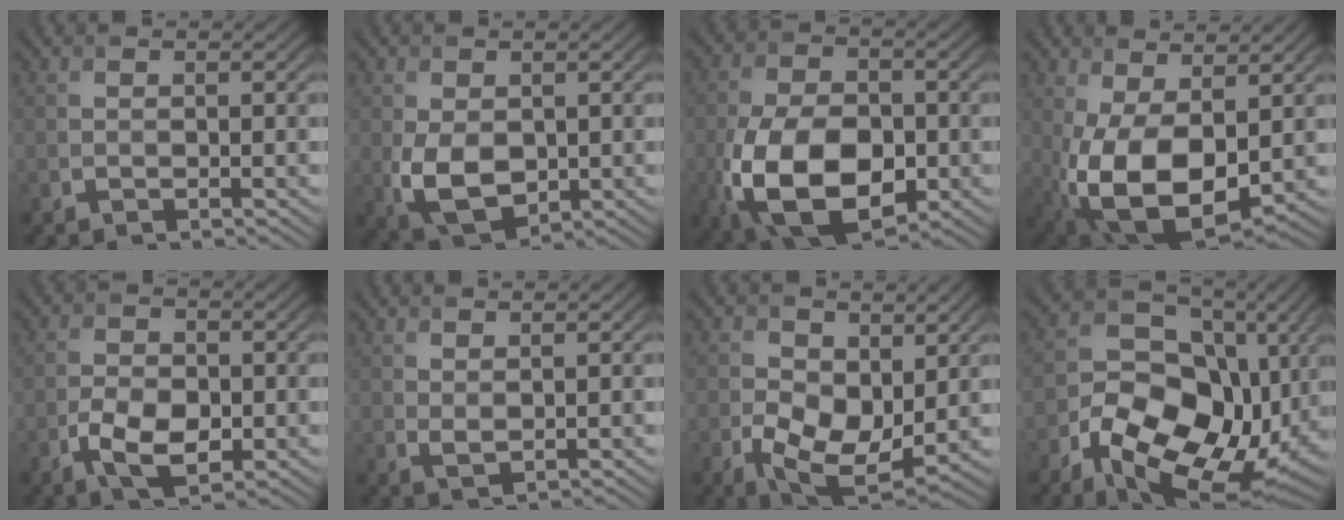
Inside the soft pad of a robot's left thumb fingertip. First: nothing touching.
{"total": 6.7, "force": [-0.5, 4.5, 4.9], "torque": [-0.112, -0.014, -0.003]}
{"total": 14.7, "force": [-4.4, 9.0, 10.7], "torque": [-0.240, -0.039, -0.074]}
{"total": 12.6, "force": [-0.7, 7.2, 10.4], "torque": [-0.226, -0.025, -0.006]}
{"total": 5.6, "force": [-1.9, 3.3, 4.1], "torque": [-0.081, -0.003, -0.039]}
{"total": 1.4, "force": [1.0, 0.5, 0.9], "torque": [-0.024, -0.005, 0.024]}
{"total": 8.7, "force": [0.1, 5.7, 6.6], "torque": [-0.145, -0.020, 0.005]}
{"total": 15.4, "force": [-4.7, 10.5, 10.2], "torque": [-0.190, -0.034, -0.078]}